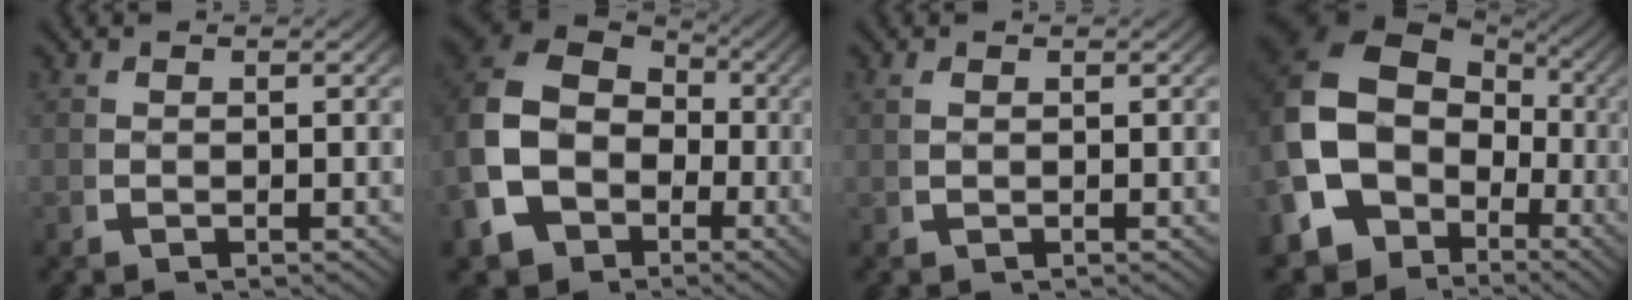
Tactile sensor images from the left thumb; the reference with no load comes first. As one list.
[{"total": 12.7, "force": [0.4, 10.2, 7.6], "torque": [-0.181, -0.027, 0.013]}, {"total": 0.6, "force": [0.5, 0.0, 0.3], "torque": [-0.009, 0.000, 0.014]}, {"total": 15.9, "force": [-1.1, 12.2, 10.1], "torque": [-0.228, -0.052, -0.004]}]